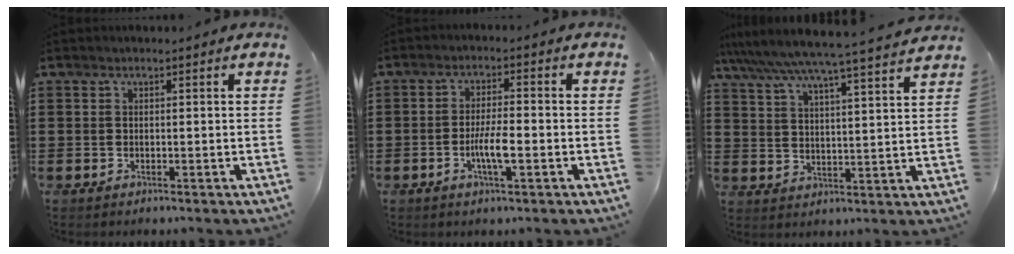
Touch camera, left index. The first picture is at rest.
{"total": 5.0, "force": [-1.6, 1.1, 4.6], "torque": [-0.092, 0.001, -0.033]}
{"total": 5.9, "force": [5.4, -0.5, 2.3], "torque": [-0.068, -0.042, 0.087]}